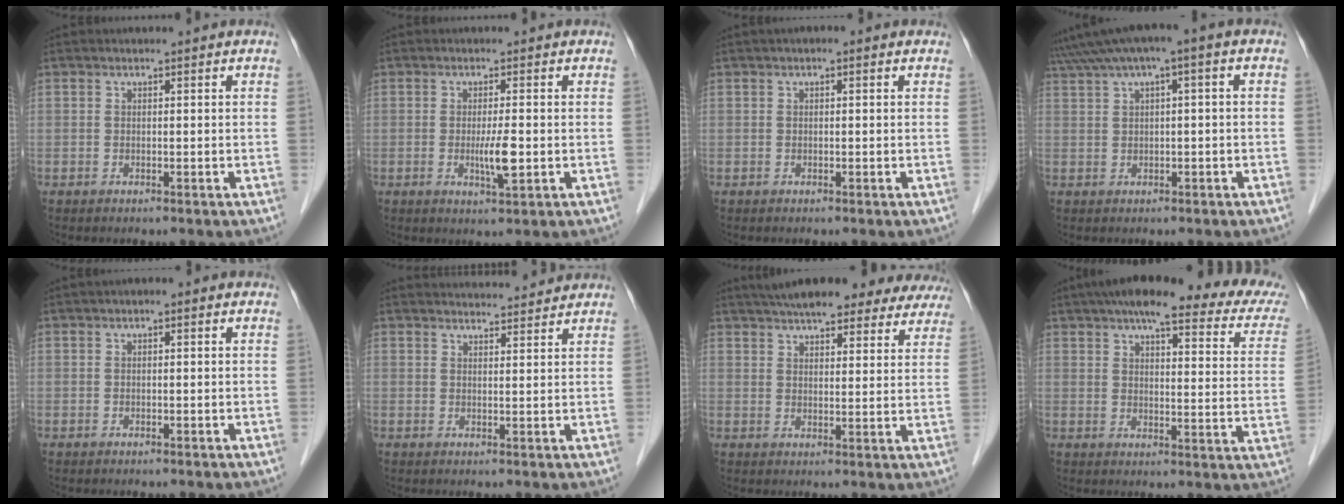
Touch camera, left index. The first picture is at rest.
{"total": 3.4, "force": [-0.5, 0.2, 3.3], "torque": [-0.063, -0.007, -0.008]}
{"total": 1.0, "force": [0.5, 0.5, 0.8], "torque": [-0.013, 0.014, 0.001]}
{"total": 6.9, "force": [3.0, 0.7, 6.2], "torque": [-0.117, 0.039, 0.050]}
{"total": 0.8, "force": [0.2, 0.4, 0.7], "torque": [-0.007, 0.008, -0.003]}
{"total": 7.4, "force": [7.3, 0.7, 1.1], "torque": [-0.013, 0.022, 0.087]}
{"total": 22.0, "force": [18.9, 6.0, 9.4], "torque": [-0.141, 0.030, 0.229]}
{"total": 22.9, "force": [18.1, 4.1, 13.5], "torque": [-0.177, 0.024, 0.204]}